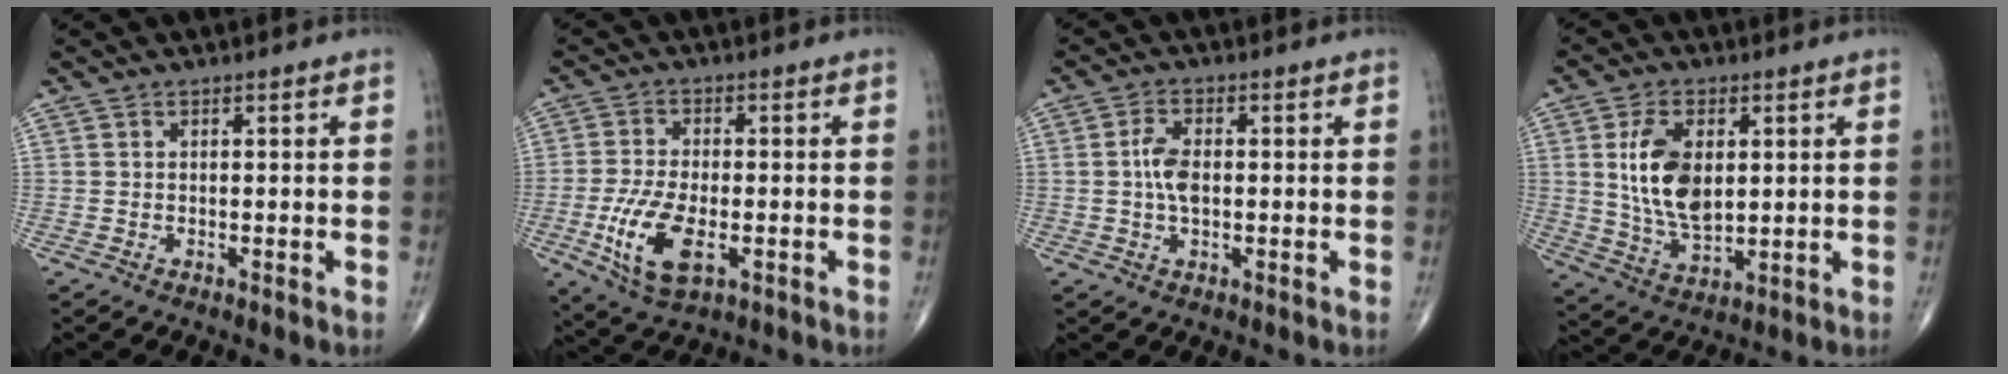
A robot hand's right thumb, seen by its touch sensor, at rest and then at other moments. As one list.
[{"total": 10.8, "force": [-3.1, 5.1, 9.0], "torque": [-0.182, -0.002, -0.051]}, {"total": 4.8, "force": [0.0, 2.5, 4.0], "torque": [-0.083, 0.007, -0.005]}, {"total": 12.2, "force": [2.1, 6.9, 9.9], "torque": [-0.178, -0.014, 0.046]}]